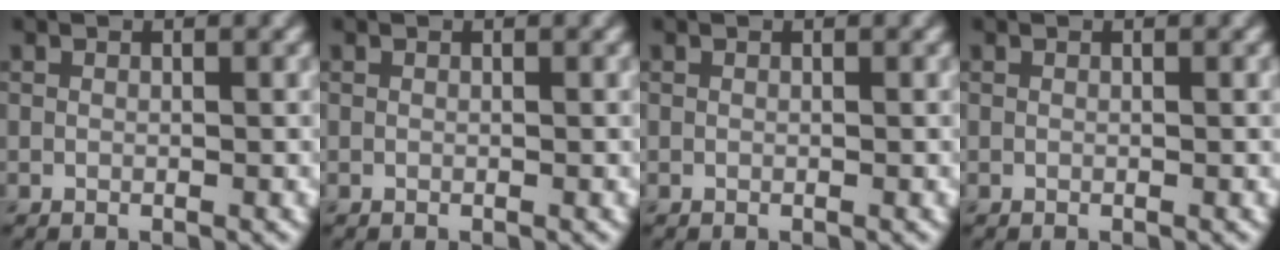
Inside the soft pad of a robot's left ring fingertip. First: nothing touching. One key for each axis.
{"total": 0.0}
{"total": 0.0}
{"total": 0.0}